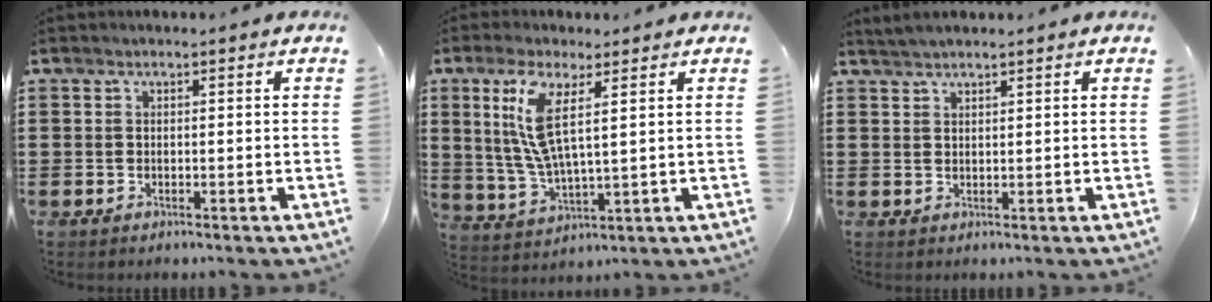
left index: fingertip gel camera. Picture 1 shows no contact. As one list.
[{"total": 8.9, "force": [4.0, 2.6, 7.5], "torque": [-0.179, -0.004, 0.063]}, {"total": 1.7, "force": [1.7, -0.1, 0.4], "torque": [-0.010, 0.001, 0.033]}]